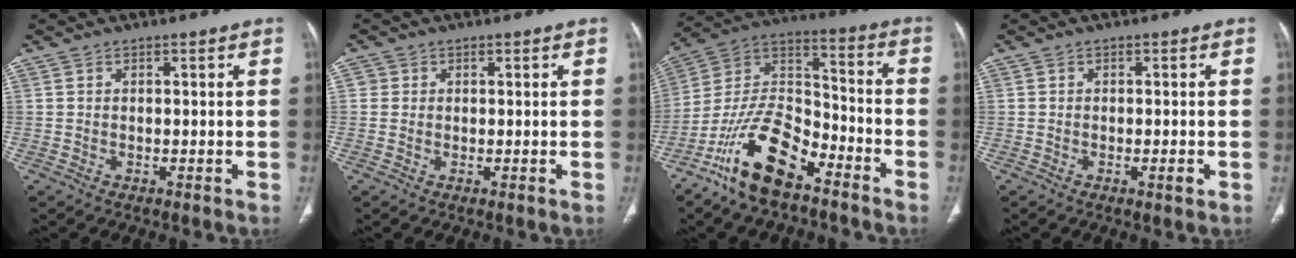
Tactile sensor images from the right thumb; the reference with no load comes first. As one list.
[{"total": 1.4, "force": [0.3, 1.3, 0.1], "torque": [0.008, 0.002, 0.002]}, {"total": 16.2, "force": [-10.4, 7.0, 10.2], "torque": [-0.179, 0.074, -0.201]}, {"total": 1.6, "force": [-0.6, 0.3, 1.4], "torque": [-0.020, -0.003, -0.008]}]